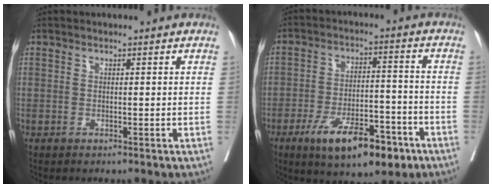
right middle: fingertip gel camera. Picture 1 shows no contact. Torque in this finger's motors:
{"motor_torque": [1.27, -0.87, 0.40, 0.14]}